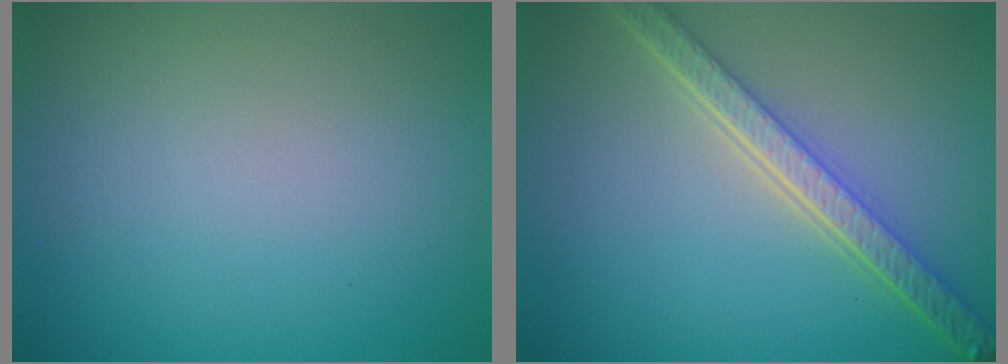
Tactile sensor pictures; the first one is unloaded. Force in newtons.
{"total": 5.5, "press": 4.0, "slide": 3.8}